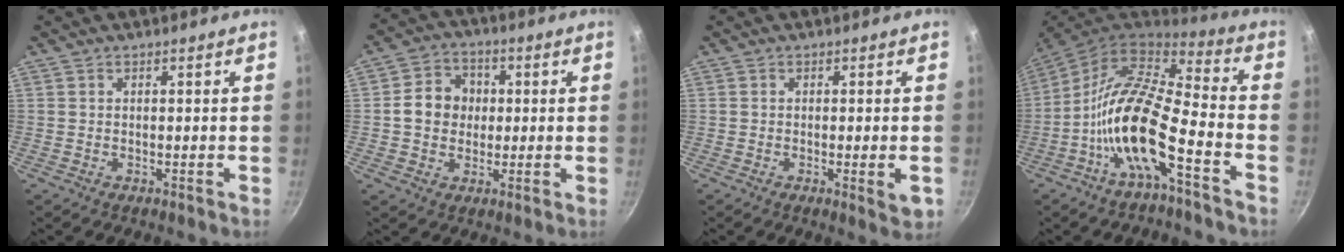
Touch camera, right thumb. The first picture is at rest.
{"total": 8.8, "force": [0.5, 7.6, 4.3], "torque": [-0.042, 0.013, -0.005]}
{"total": 3.6, "force": [-0.9, 0.7, 3.4], "torque": [-0.053, -0.010, -0.015]}
{"total": 17.4, "force": [-6.8, 6.0, 14.8], "torque": [-0.274, 0.059, -0.147]}